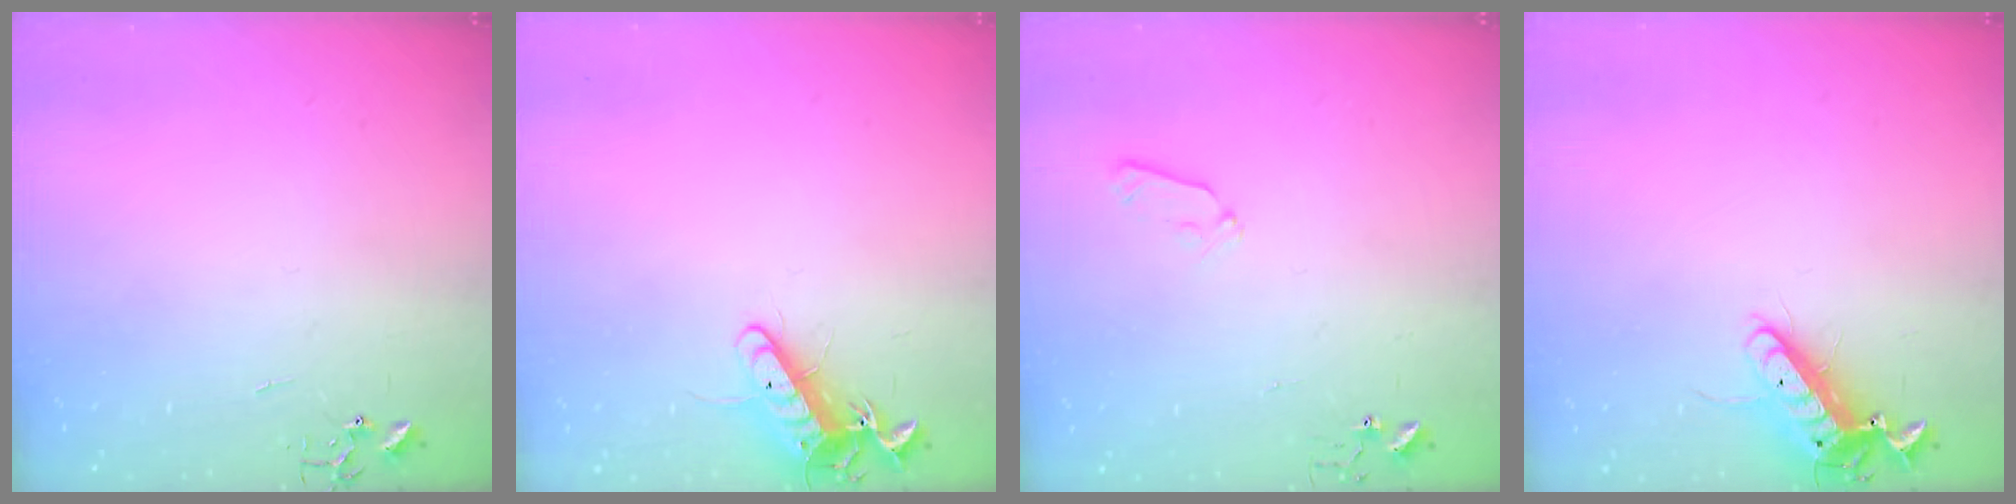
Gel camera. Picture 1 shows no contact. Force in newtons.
{"total": 12.0, "press": 11.9, "slide": 1.2}
{"total": 5.3, "press": 5.3, "slide": 0.6}
{"total": 12.1, "press": 12.0, "slide": 1.8}